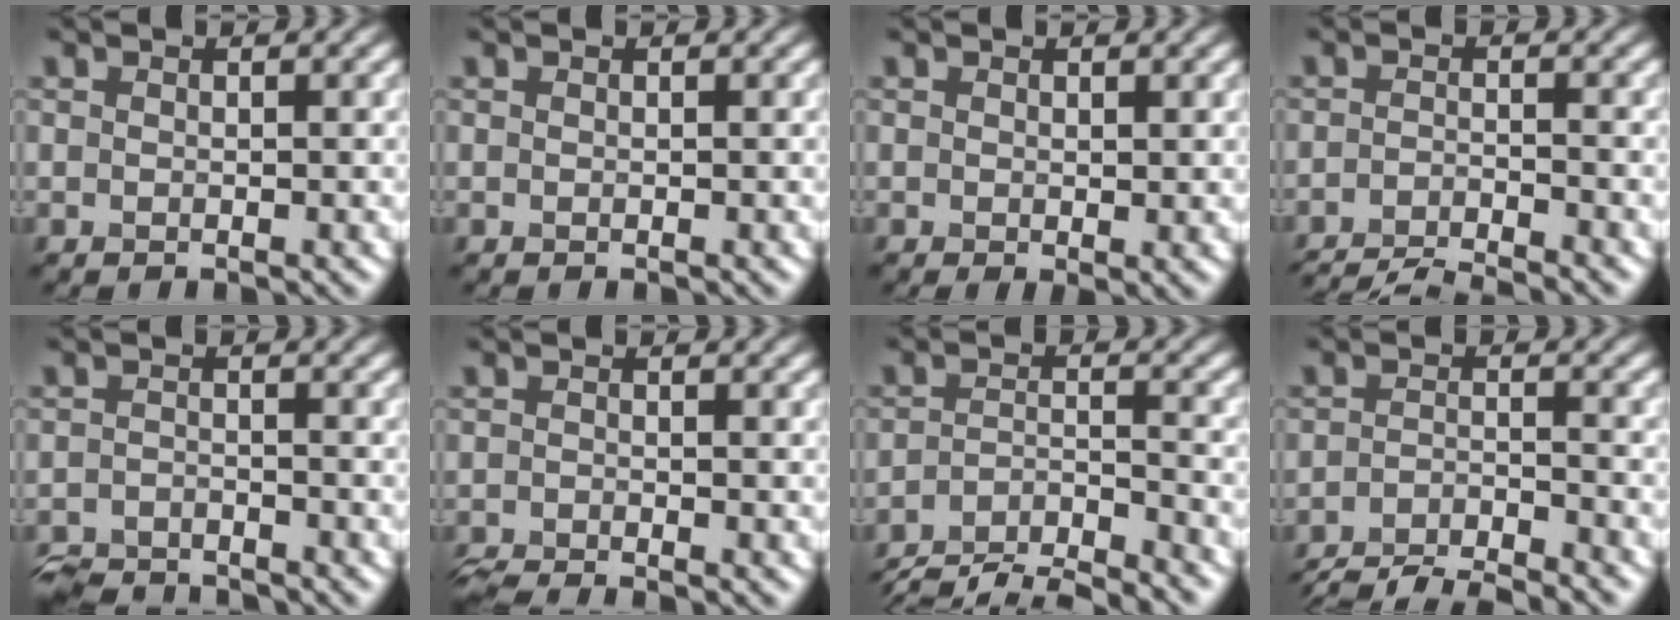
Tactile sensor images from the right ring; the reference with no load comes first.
{"total": 0.0}
{"total": 0.8, "force": [0.1, 0.3, 0.8], "torque": [-0.008, -0.002, 0.000]}
{"total": 5.7, "force": [-5.3, 0.7, 2.1], "torque": [-0.035, -0.018, -0.088]}
{"total": 4.8, "force": [-4.6, 1.0, 1.0], "torque": [-0.016, -0.016, -0.087]}
{"total": 2.5, "force": [-2.4, 0.1, 0.8], "torque": [-0.018, -0.012, -0.048]}
{"total": 7.0, "force": [-6.4, 1.3, 2.4], "torque": [-0.040, -0.010, -0.110]}
{"total": 6.4, "force": [-5.8, 1.0, 2.4], "torque": [-0.041, -0.010, -0.099]}